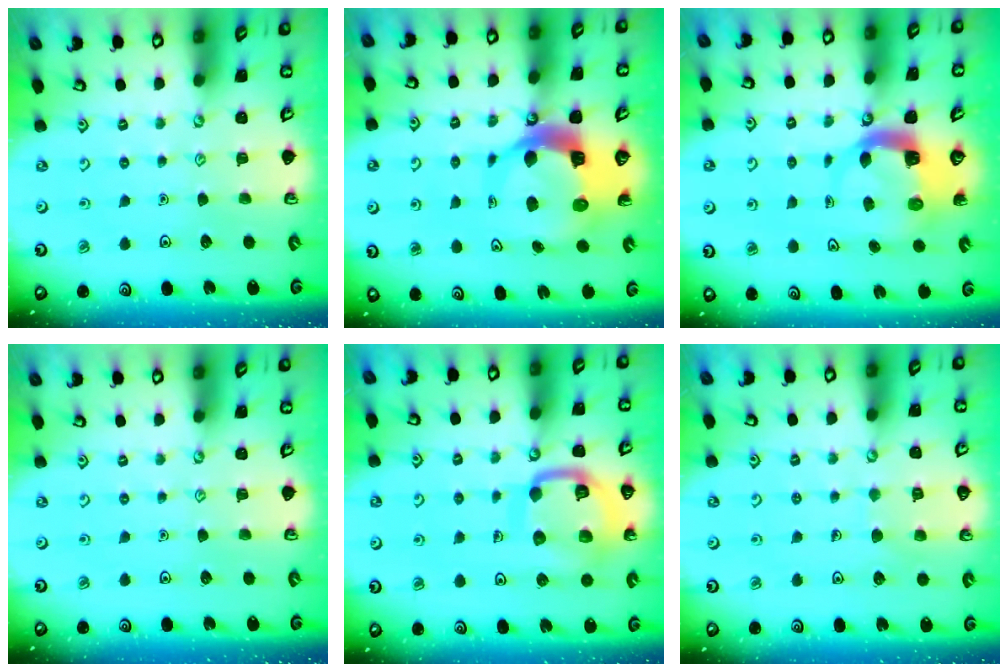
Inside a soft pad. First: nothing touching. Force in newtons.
{"total": 10.9, "press": 10.7, "slide": 1.7}
{"total": 5.2, "press": 5.1, "slide": 0.5}
{"total": 0.0}
{"total": 14.1, "press": 14.0, "slide": 1.4}
{"total": 5.3, "press": 5.2, "slide": 0.4}